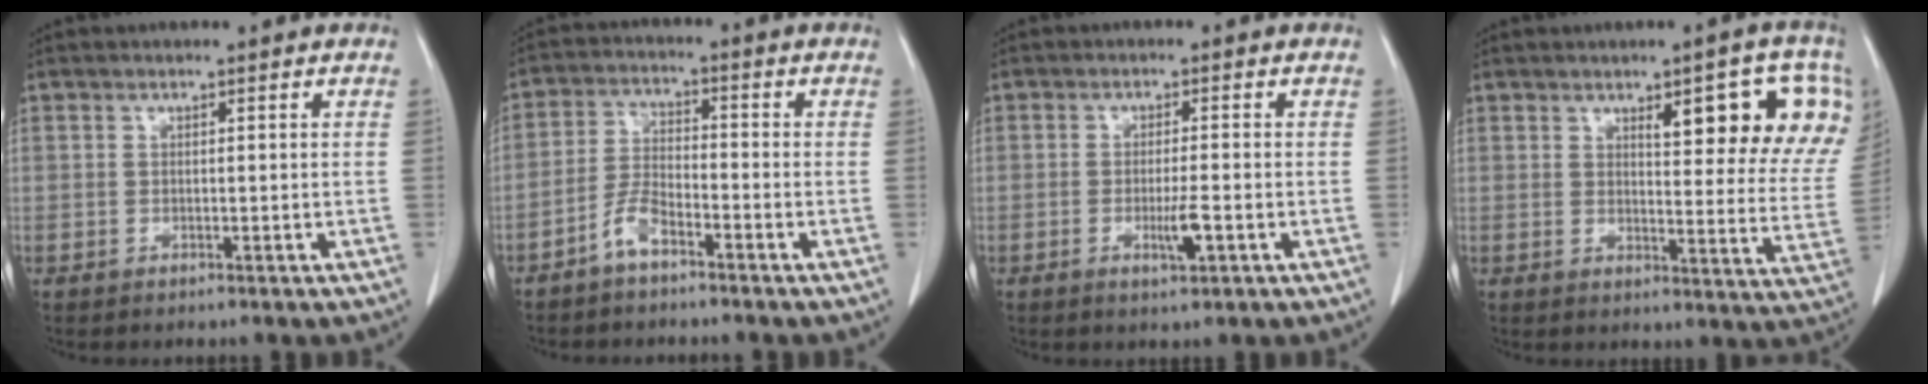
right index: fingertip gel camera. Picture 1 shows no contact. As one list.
[{"total": 4.7, "force": [-3.4, 1.4, 3.0], "torque": [-0.070, 0.006, -0.069]}, {"total": 3.5, "force": [-1.1, 0.3, 3.3], "torque": [-0.059, -0.005, -0.018]}, {"total": 14.3, "force": [6.9, 3.4, 12.0], "torque": [-0.136, -0.010, 0.077]}]